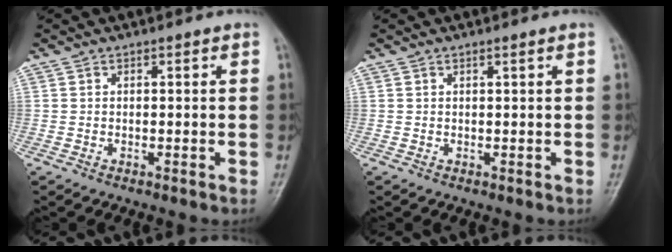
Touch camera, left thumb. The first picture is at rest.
{"total": 0.6, "force": [0.3, -0.1, 0.5], "torque": [-0.011, -0.001, 0.008]}